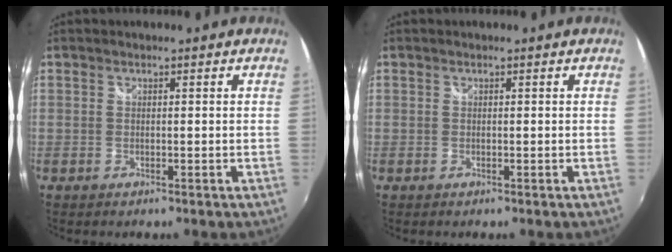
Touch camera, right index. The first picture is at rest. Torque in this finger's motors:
{"motor_torque": [-0.02, 0.00, 0.00, 0.00]}